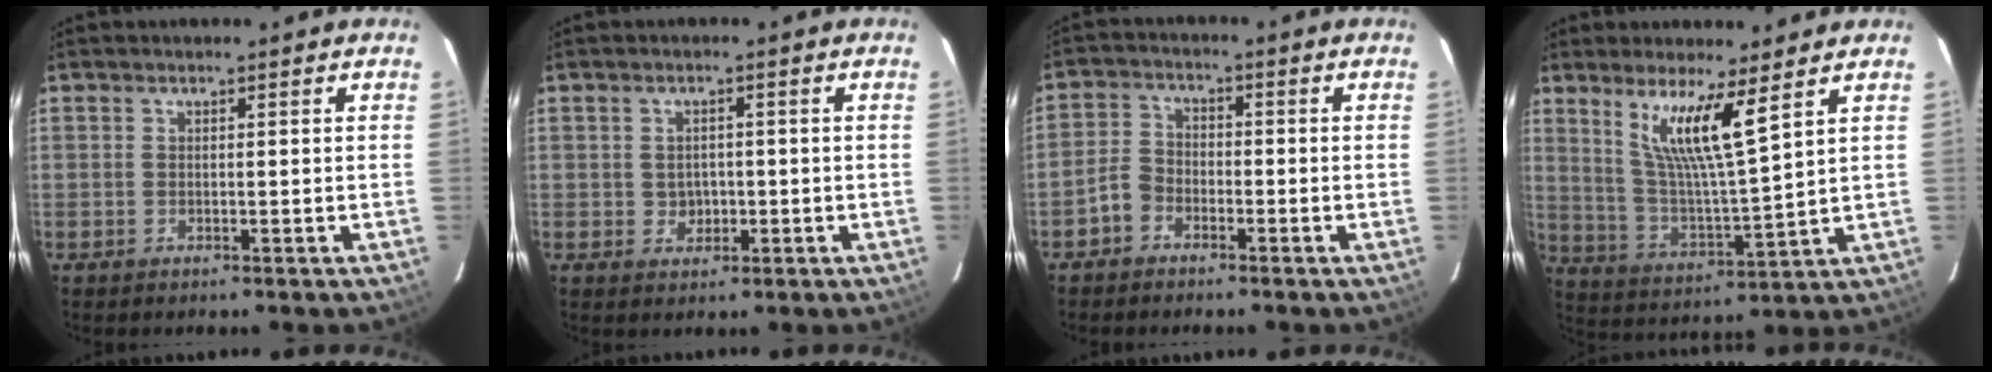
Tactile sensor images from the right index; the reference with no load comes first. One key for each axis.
{"total": 2.9, "fx": -0.4, "fy": 2.6, "fz": 1.1, "tx": -0.018, "ty": 0.006, "tz": 0.000}
{"total": 4.0, "fx": -2.7, "fy": 2.7, "fz": 1.3, "tx": -0.028, "ty": 0.015, "tz": -0.053}
{"total": 10.2, "fx": 6.8, "fy": 0.7, "fz": 7.6, "tx": -0.133, "ty": -0.014, "tz": 0.136}